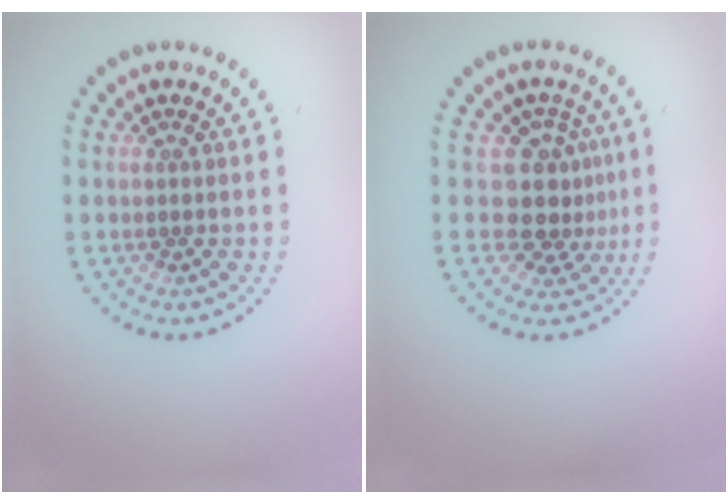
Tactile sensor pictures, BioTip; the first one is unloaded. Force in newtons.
{"total": 3.4, "press": 2.5, "slide": 2.2}